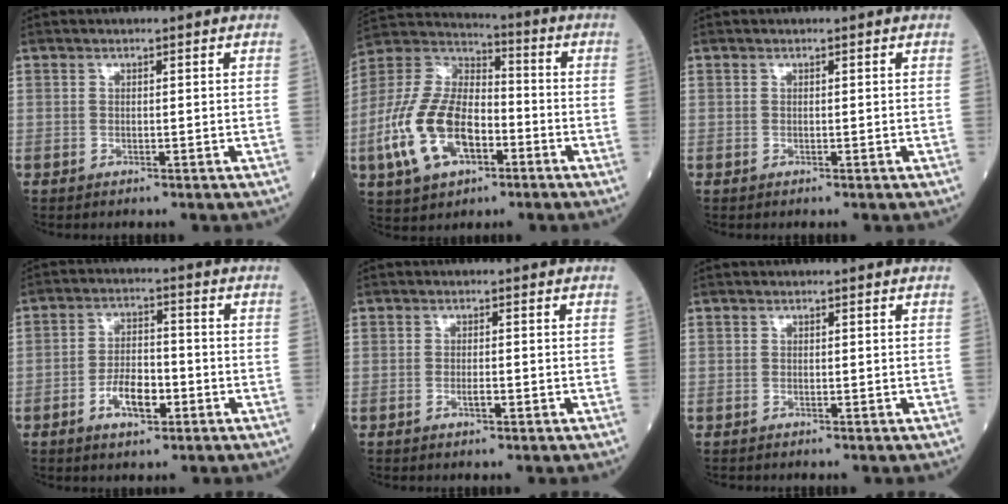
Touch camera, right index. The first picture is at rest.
{"total": 17.4, "force": [-5.6, 9.0, 13.8], "torque": [-0.306, 0.007, -0.101]}
{"total": 0.0}
{"total": 6.2, "force": [-2.7, 2.6, 5.0], "torque": [-0.093, 0.006, -0.048]}
{"total": 1.5, "force": [-0.8, 0.4, 1.3], "torque": [-0.024, 0.001, -0.013]}
{"total": 0.6, "force": [-0.4, 0.4, -0.1], "torque": [-0.001, 0.004, -0.012]}